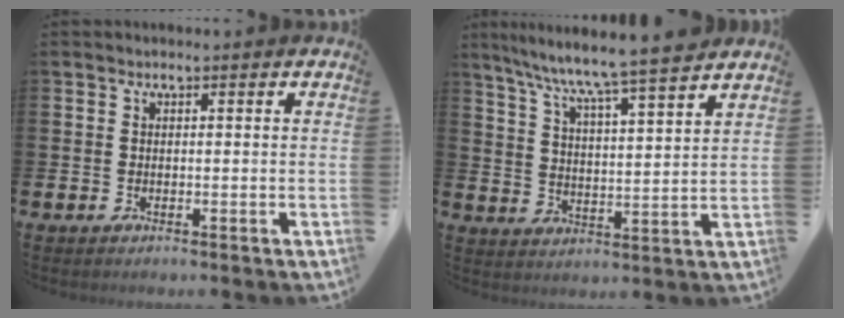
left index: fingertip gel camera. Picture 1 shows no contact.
{"total": 7.7, "force": [7.3, -0.5, 2.4], "torque": [-0.078, -0.054, 0.125]}